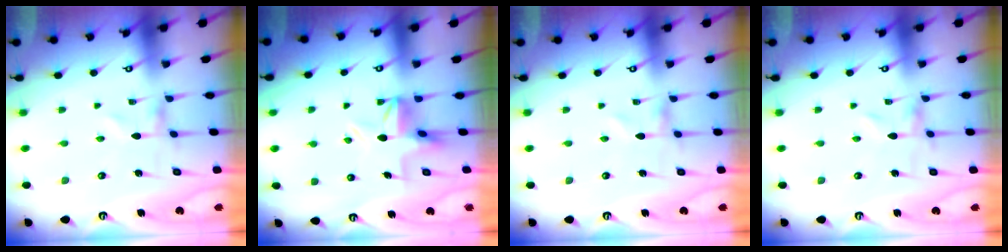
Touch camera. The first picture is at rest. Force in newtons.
{"total": 6.0, "press": 6.0, "slide": 0.4}
{"total": 0.0}
{"total": 0.0}